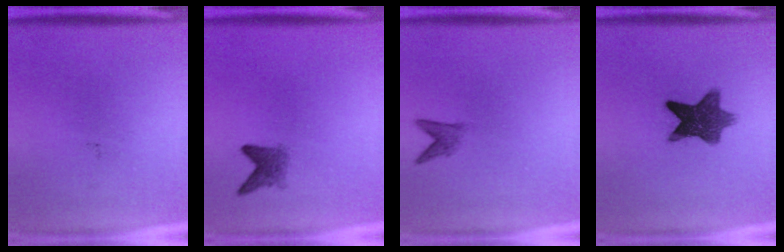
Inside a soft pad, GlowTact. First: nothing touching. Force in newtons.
{"total": 2.6}
{"total": 1.8}
{"total": 9.4}